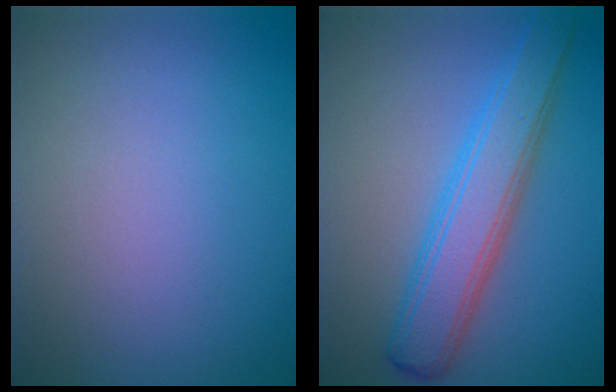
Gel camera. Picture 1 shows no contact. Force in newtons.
{"total": 5.5, "press": 5.5, "slide": 0.1}